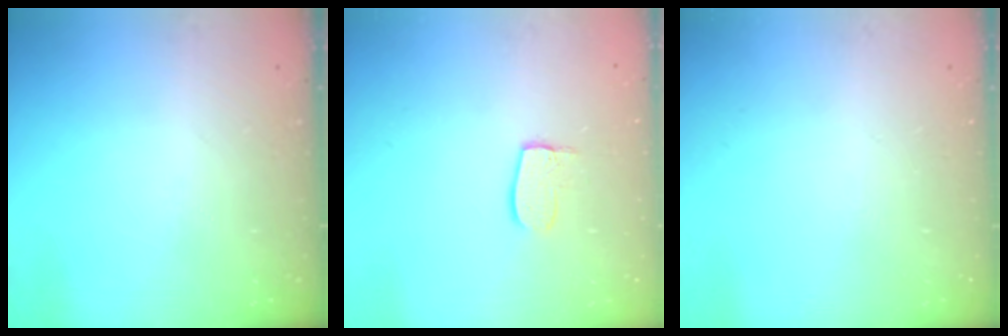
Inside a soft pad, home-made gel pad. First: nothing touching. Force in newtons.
{"total": 7.6, "press": 7.6, "slide": 0.2}
{"total": 0.0}